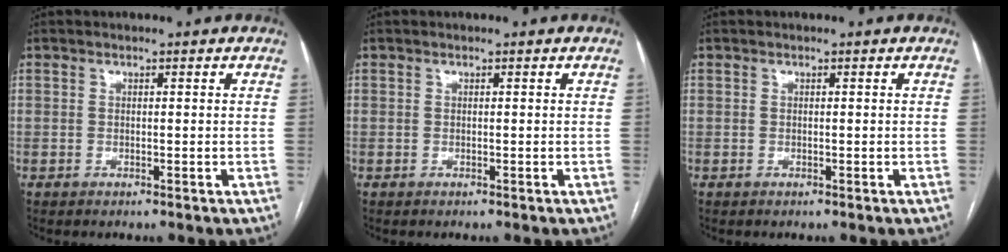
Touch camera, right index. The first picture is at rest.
{"total": 0.0}
{"total": 0.0}